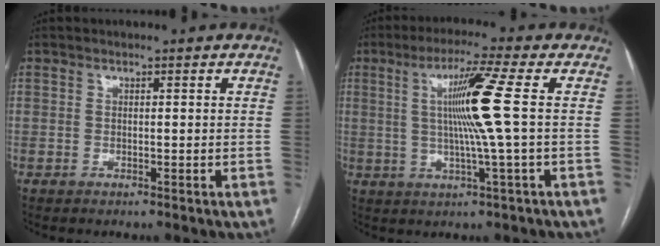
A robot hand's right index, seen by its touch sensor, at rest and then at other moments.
{"total": 9.6, "force": [1.1, -2.1, 9.3], "torque": [-0.168, 0.001, 0.026]}